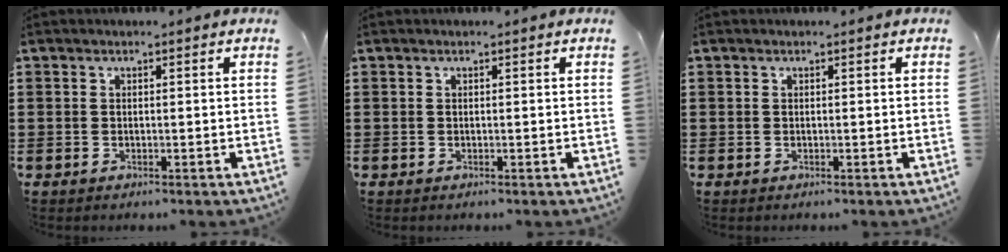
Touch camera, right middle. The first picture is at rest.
{"total": 0.0}
{"total": 0.0}